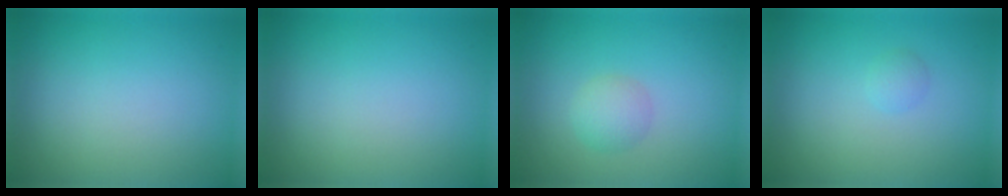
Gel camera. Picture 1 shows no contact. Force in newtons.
{"total": 0.0}
{"total": 2.0, "press": 2.0, "slide": 0.0}
{"total": 0.8, "press": 0.8, "slide": 0.0}